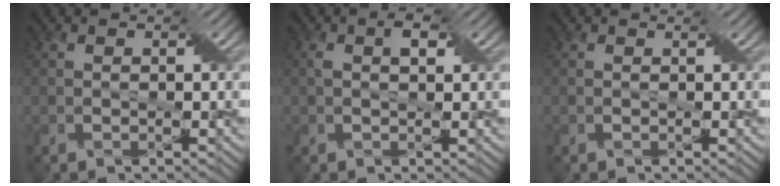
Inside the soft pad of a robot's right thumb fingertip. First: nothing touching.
{"total": 2.3, "force": [0.7, 1.1, 1.9], "torque": [-0.034, 0.006, 0.010]}
{"total": 0.0}